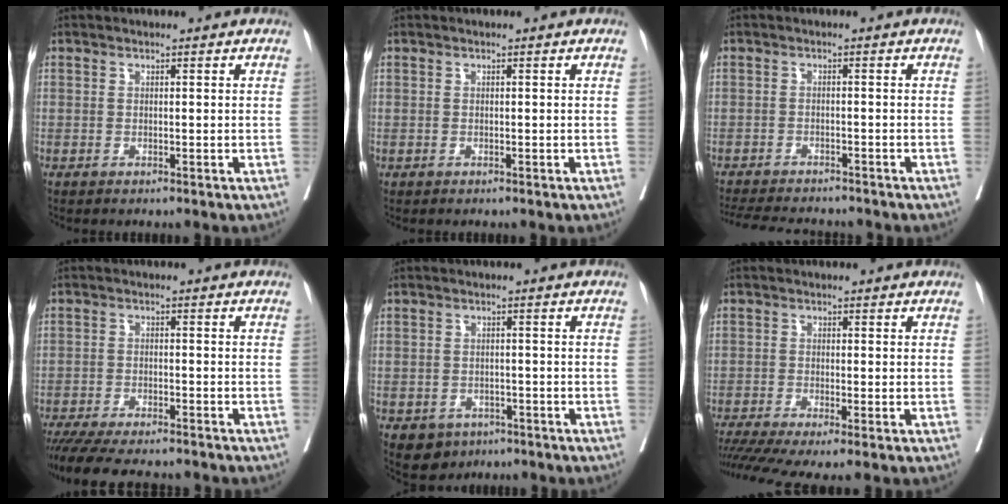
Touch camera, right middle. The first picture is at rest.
{"total": 0.0}
{"total": 9.2, "force": [-8.7, 1.6, 2.8], "torque": [-0.046, -0.004, -0.123]}
{"total": 11.8, "force": [-10.6, 1.9, 5.0], "torque": [-0.074, -0.014, -0.152]}
{"total": 4.8, "force": [-2.8, 3.6, 1.3], "torque": [-0.019, 0.001, -0.035]}
{"total": 7.3, "force": [-5.1, 0.8, 5.2], "torque": [-0.089, -0.011, -0.090]}